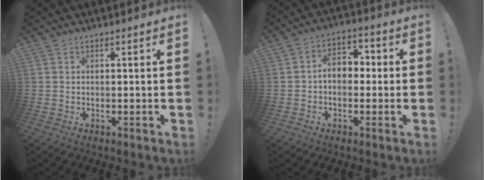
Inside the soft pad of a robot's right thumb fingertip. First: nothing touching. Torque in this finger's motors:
{"motor_torque": [0.95, 0.83, 0.73, -0.25, 0.03]}